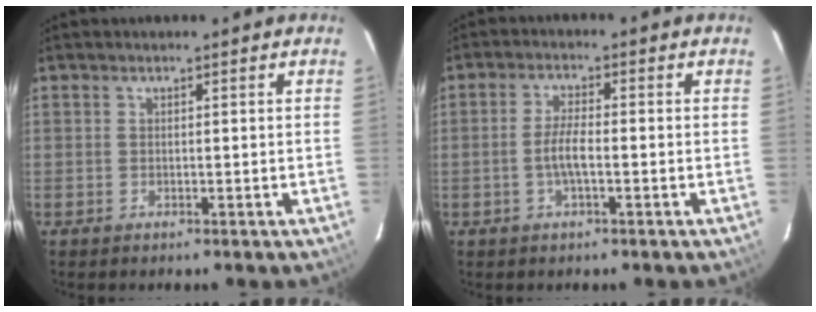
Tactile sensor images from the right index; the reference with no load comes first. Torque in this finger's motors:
{"motor_torque": [0.27, -0.09, 0.31, 0.09]}